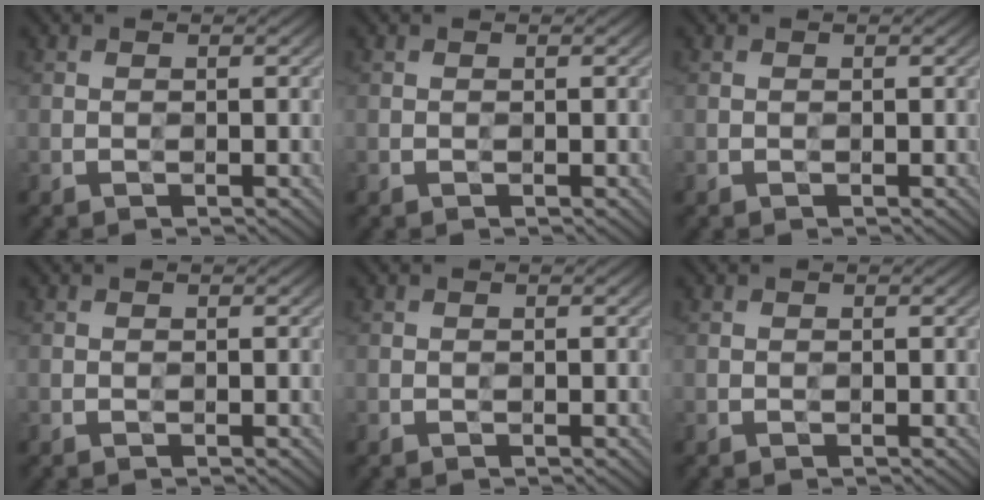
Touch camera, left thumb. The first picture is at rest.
{"total": 0.0}
{"total": 0.0}
{"total": 0.0}
{"total": 0.0}
{"total": 0.0}